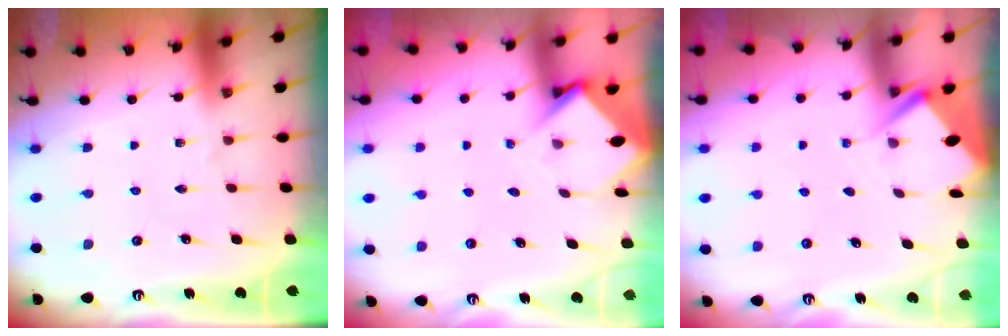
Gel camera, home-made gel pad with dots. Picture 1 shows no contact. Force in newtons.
{"total": 3.8, "press": 3.8, "slide": 0.3}
{"total": 2.9, "press": 2.9, "slide": 0.4}